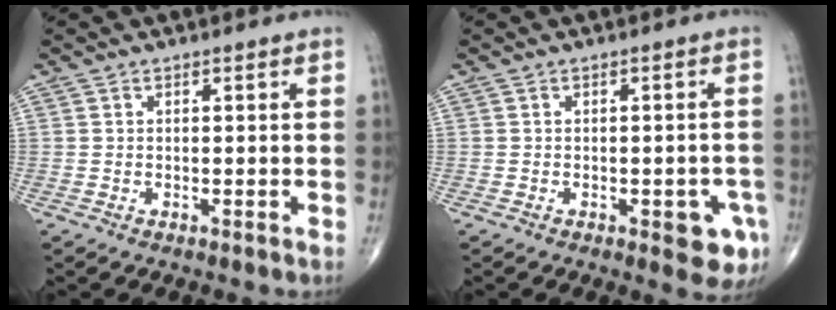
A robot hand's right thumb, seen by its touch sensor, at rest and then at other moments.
{"total": 6.2, "force": [-2.5, 2.6, 5.1], "torque": [-0.038, 0.007, -0.024]}